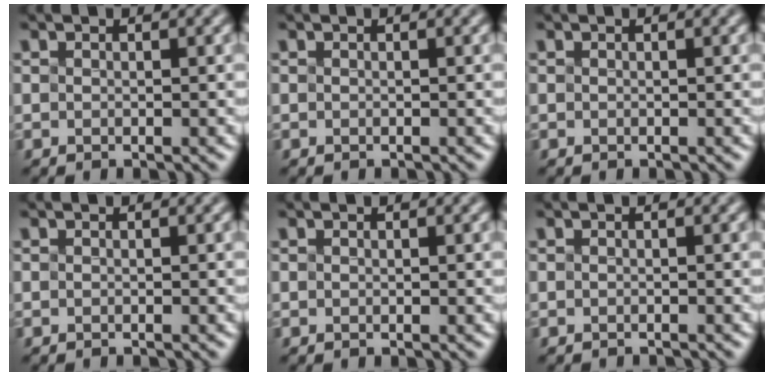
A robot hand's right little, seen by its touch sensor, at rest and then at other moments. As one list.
[{"total": 0.0}, {"total": 0.0}, {"total": 0.7, "force": [-0.6, 0.0, 0.2], "torque": [0.005, -0.009, -0.013]}, {"total": 0.0}, {"total": 1.3, "force": [-1.3, 0.0, 0.2], "torque": [0.008, -0.010, -0.018]}]